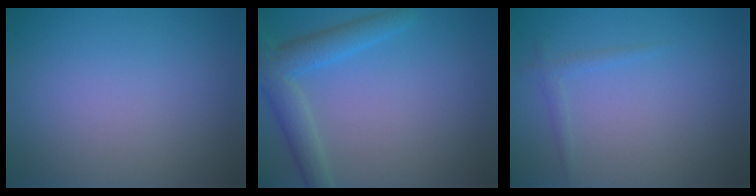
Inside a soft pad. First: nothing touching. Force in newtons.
{"total": 4.0, "press": 4.0, "slide": 0.3}
{"total": 0.9, "press": 0.9, "slide": 0.1}